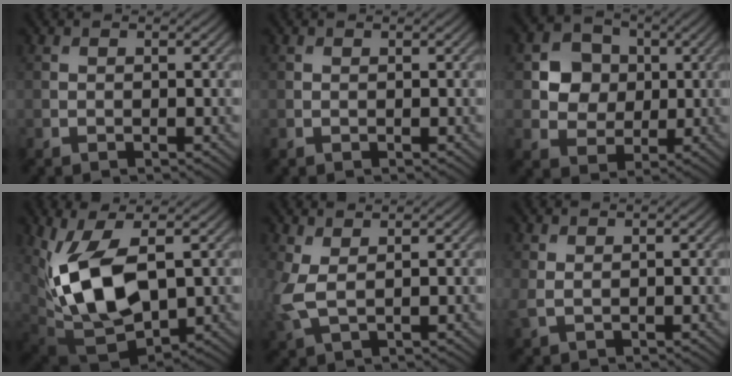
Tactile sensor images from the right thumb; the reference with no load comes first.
{"total": 0.0}
{"total": 5.9, "force": [1.0, 5.2, 2.6], "torque": [-0.056, 0.006, 0.001]}
{"total": 12.8, "force": [1.8, 6.6, 10.7], "torque": [-0.228, -0.011, 0.036]}
{"total": 4.3, "force": [1.1, 2.2, 3.6], "torque": [-0.111, -0.001, 0.023]}
{"total": 1.6, "force": [0.8, 0.8, 1.2], "torque": [-0.037, -0.002, 0.019]}